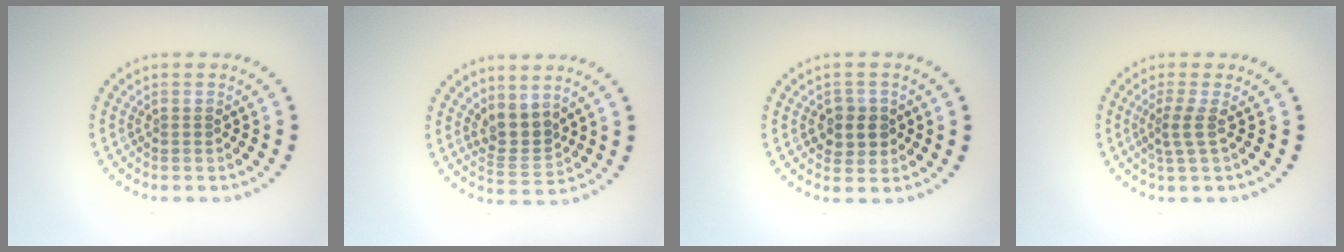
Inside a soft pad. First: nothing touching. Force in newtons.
{"total": 2.7, "press": 2.2, "slide": 1.7}
{"total": 2.5, "press": 2.3, "slide": 0.9}
{"total": 1.9, "press": 1.2, "slide": 1.4}